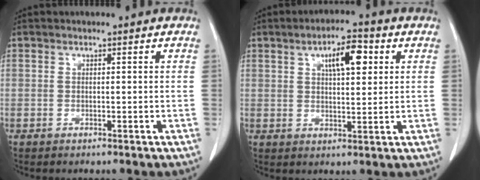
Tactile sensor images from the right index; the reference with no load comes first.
{"total": 7.0, "force": [2.8, 2.3, 6.1], "torque": [-0.100, 0.011, 0.044]}